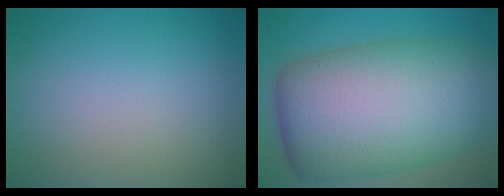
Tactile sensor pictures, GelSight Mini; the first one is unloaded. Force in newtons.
{"total": 15.7, "press": 15.7, "slide": 0.2}